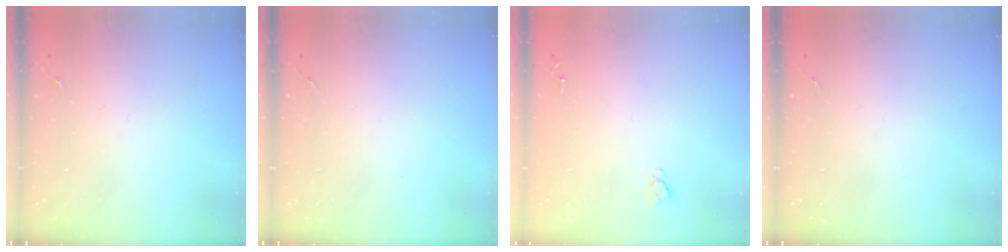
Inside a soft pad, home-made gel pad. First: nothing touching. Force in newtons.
{"total": 0.0}
{"total": 2.6, "press": 2.5, "slide": 0.3}
{"total": 0.0}